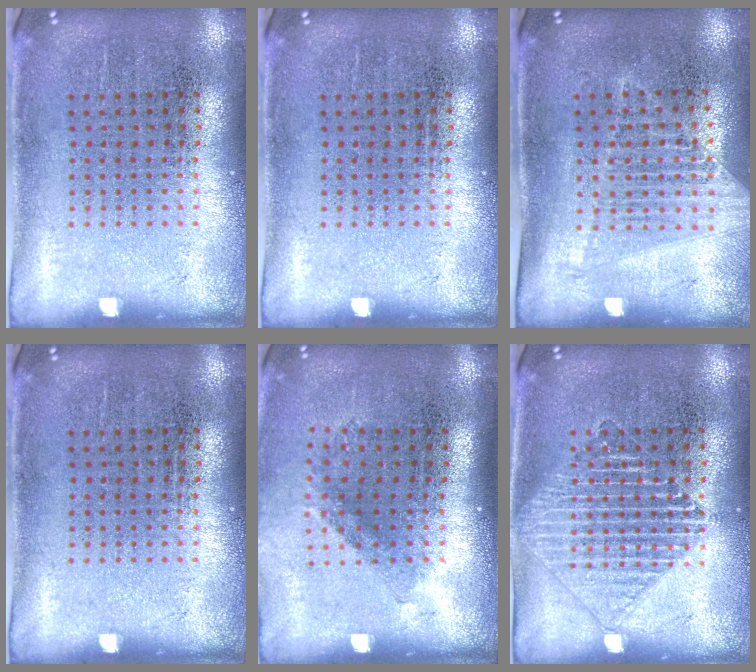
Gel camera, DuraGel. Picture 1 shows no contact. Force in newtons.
{"total": 0.0}
{"total": 1.4, "press": 1.2, "slide": 0.6}
{"total": 0.0}
{"total": 1.2, "press": 0.9, "slide": 0.8}
{"total": 2.6, "press": 2.6, "slide": 0.5}